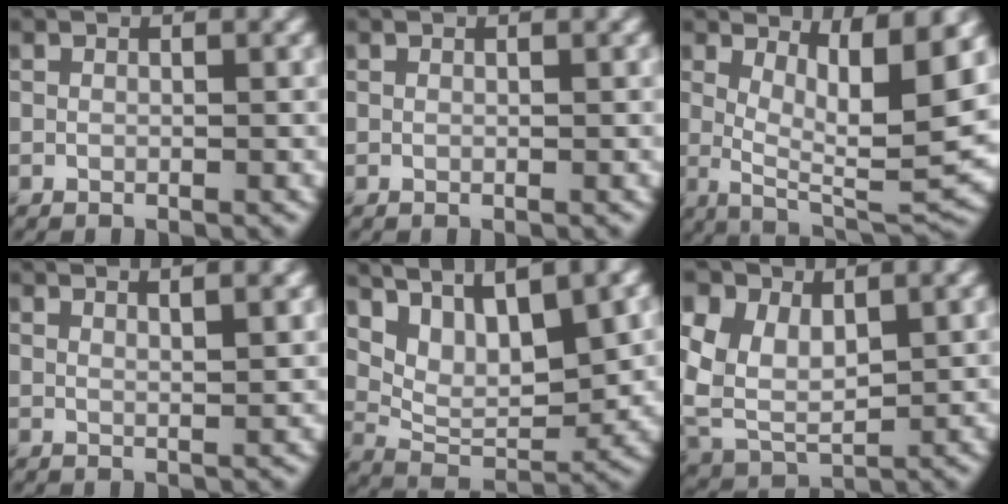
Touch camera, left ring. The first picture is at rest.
{"total": 0.0}
{"total": 8.5, "force": [2.7, 2.4, 7.7], "torque": [-0.116, -0.018, 0.051]}
{"total": 3.1, "force": [2.1, 1.0, 1.9], "torque": [-0.002, 0.016, 0.007]}
{"total": 7.1, "force": [4.0, 2.9, 5.1], "torque": [-0.089, -0.003, 0.078]}
{"total": 8.0, "force": [2.5, 5.5, 5.3], "torque": [-0.127, -0.003, 0.051]}